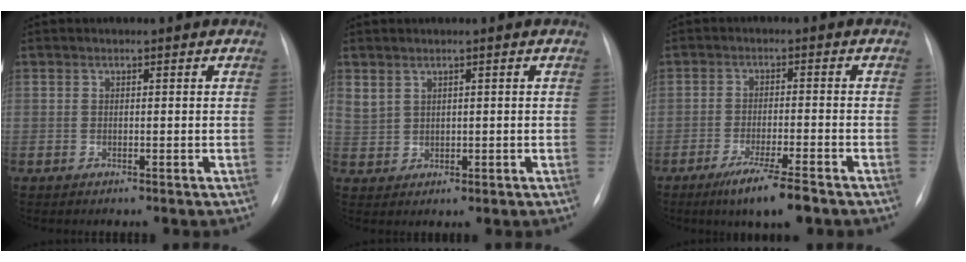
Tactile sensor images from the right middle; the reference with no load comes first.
{"total": 2.2, "force": [1.5, 1.4, 0.9], "torque": [-0.026, 0.000, 0.040]}
{"total": 7.2, "force": [-4.9, 0.2, 5.2], "torque": [-0.099, -0.019, -0.082]}